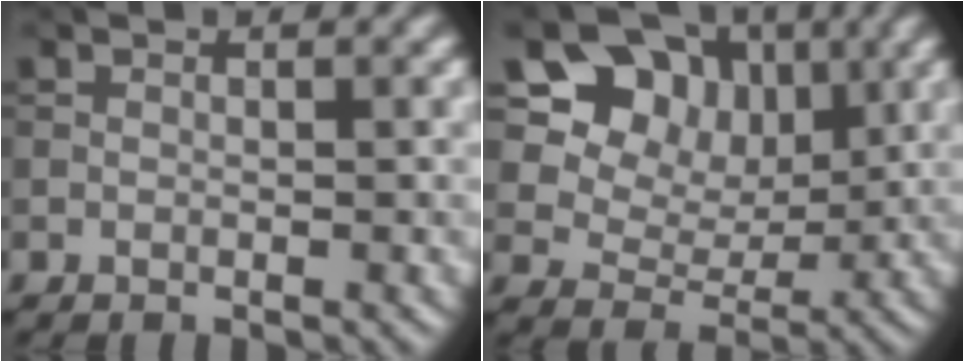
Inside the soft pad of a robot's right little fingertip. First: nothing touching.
{"total": 9.2, "force": [4.0, 7.2, 4.0], "torque": [-0.082, 0.001, 0.091]}